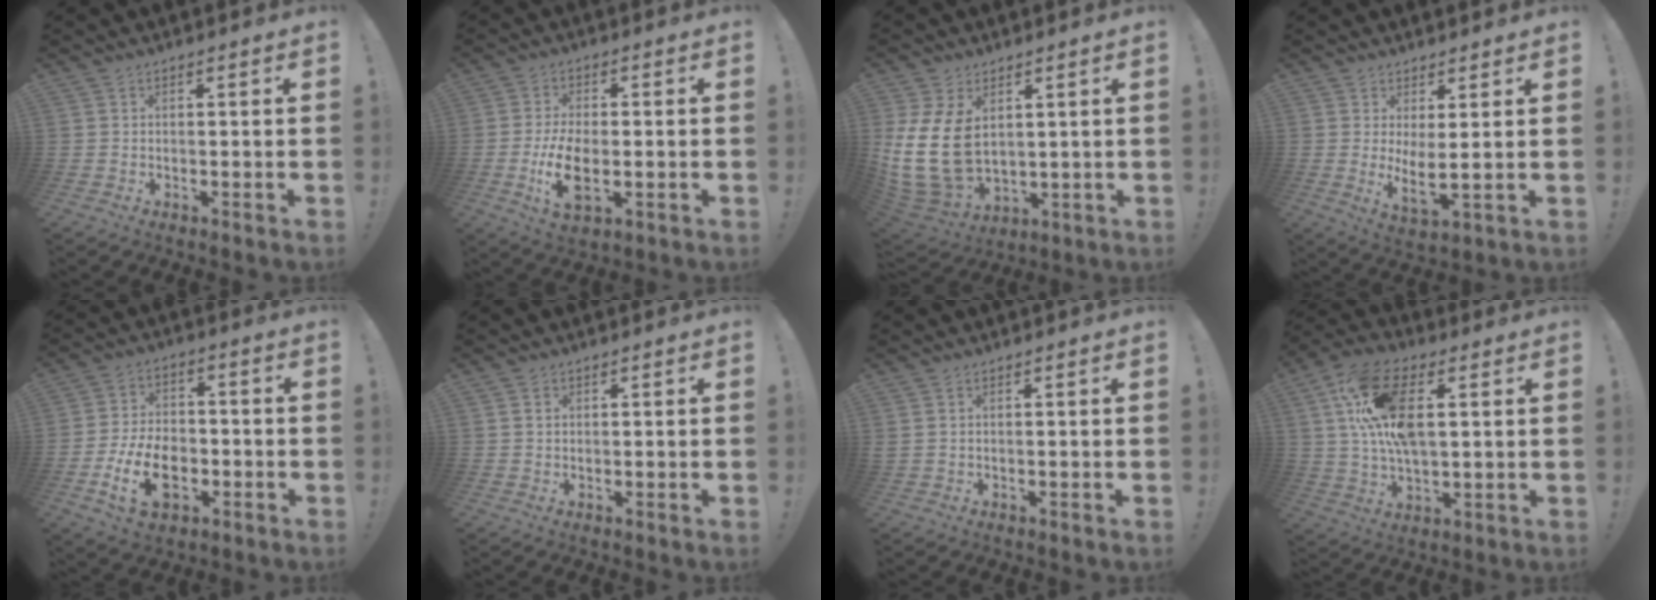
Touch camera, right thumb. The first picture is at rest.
{"total": 9.8, "force": [-2.2, 5.2, 8.0], "torque": [-0.155, -0.004, -0.035]}
{"total": 15.7, "force": [2.6, 10.9, 11.1], "torque": [-0.236, -0.025, 0.057]}
{"total": 5.7, "force": [2.2, 0.7, 5.3], "torque": [-0.072, -0.033, 0.041]}
{"total": 14.4, "force": [-5.2, 9.6, 9.4], "torque": [-0.165, 0.031, -0.086]}
{"total": 1.3, "force": [0.6, 1.1, 0.6], "torque": [-0.008, 0.003, 0.009]}
{"total": 0.6, "force": [0.4, 0.1, 0.5], "torque": [-0.015, 0.001, 0.008]}
{"total": 17.5, "force": [4.3, 9.0, 14.3], "torque": [-0.281, -0.001, 0.073]}